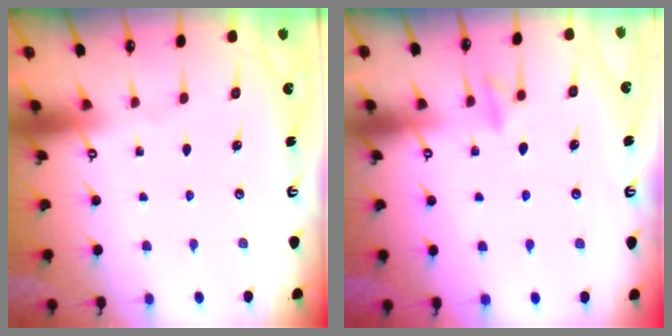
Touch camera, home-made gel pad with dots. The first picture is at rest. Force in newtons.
{"total": 8.4, "press": 8.3, "slide": 1.7}